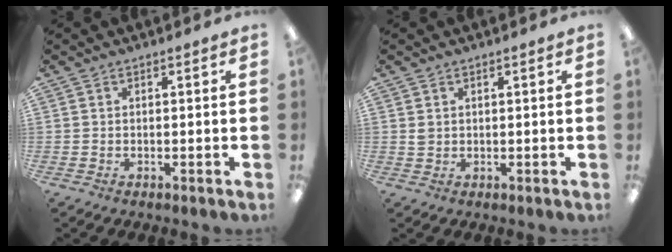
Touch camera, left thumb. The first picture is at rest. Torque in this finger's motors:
{"motor_torque": [-0.08, 0.15, 0.33, -0.05, 0.00]}